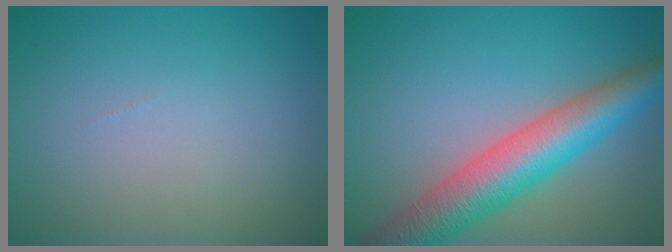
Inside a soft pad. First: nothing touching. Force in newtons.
{"total": 7.9, "press": 7.9, "slide": 0.3}